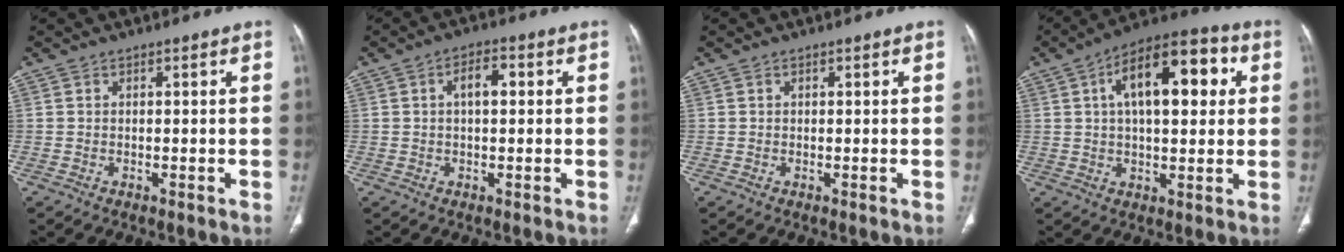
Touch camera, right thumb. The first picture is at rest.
{"total": 4.3, "force": [0.8, 2.2, 3.7], "torque": [-0.052, 0.009, 0.008]}
{"total": 0.0}
{"total": 17.2, "force": [4.5, 8.2, 14.5], "torque": [-0.189, 0.022, 0.061]}